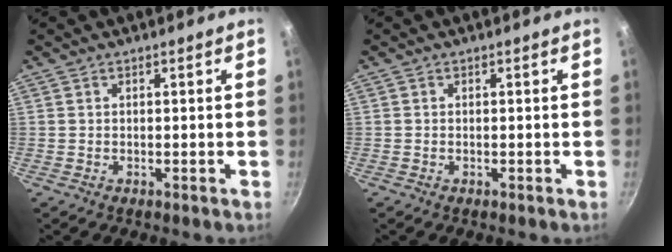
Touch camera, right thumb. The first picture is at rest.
{"total": 0.0}